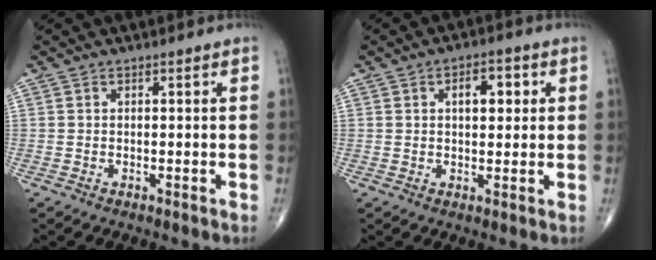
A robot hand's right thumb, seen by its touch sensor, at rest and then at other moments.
{"total": 5.8, "force": [1.6, 3.1, 4.6], "torque": [-0.048, 0.004, 0.020]}